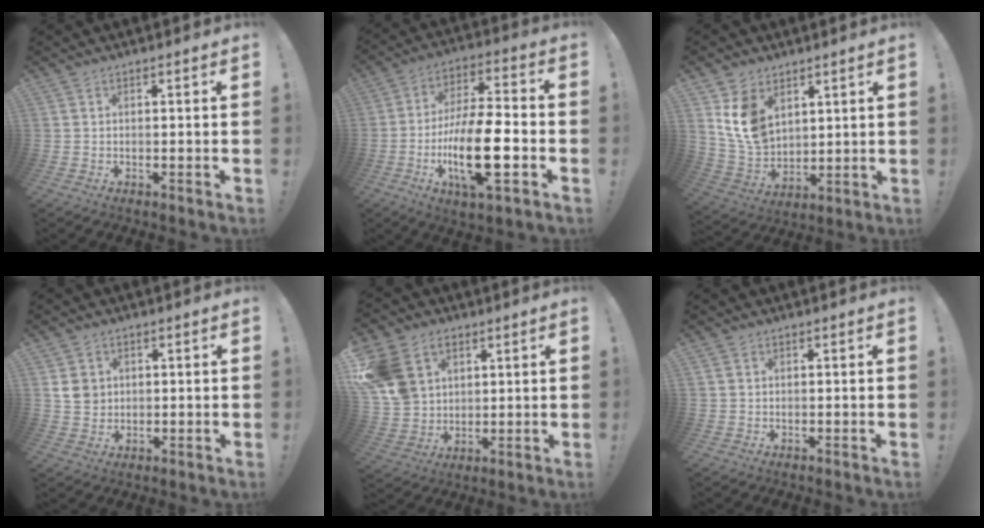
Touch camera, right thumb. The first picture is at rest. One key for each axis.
{"total": 19.1, "fx": -5.8, "fy": 6.2, "fz": 17.1, "tx": -0.323, "ty": 0.015, "tz": -0.093}
{"total": 11.7, "fx": 5.5, "fy": 8.5, "fz": 6.0, "tx": -0.115, "ty": -0.027, "tz": 0.109}
{"total": 5.3, "fx": 1.4, "fy": 4.6, "fz": 2.2, "tx": -0.026, "ty": -0.001, "tz": 0.027}
{"total": 14.8, "fx": 6.4, "fy": 11.4, "fz": 6.9, "tx": -0.122, "ty": -0.023, "tz": 0.132}
{"total": 1.2, "fx": 0.6, "fy": 0.9, "fz": 0.4, "tx": -0.012, "ty": 0.005, "tz": 0.013}